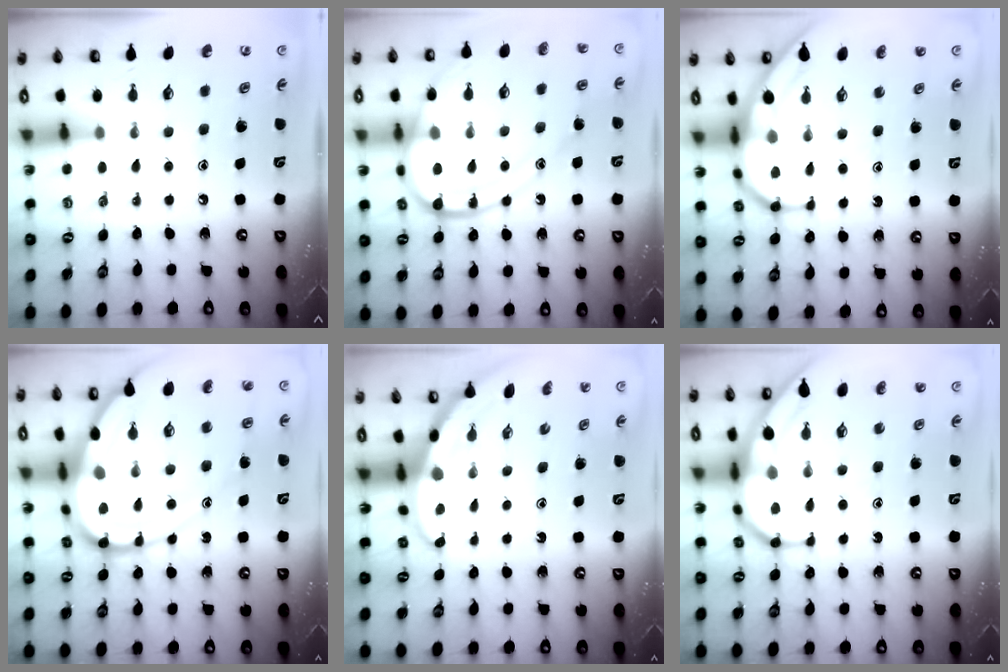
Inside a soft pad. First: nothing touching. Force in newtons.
{"total": 15.8, "press": 15.8, "slide": 1.5}
{"total": 9.1, "press": 9.1, "slide": 0.8}
{"total": 18.5, "press": 18.4, "slide": 2.1}
{"total": 3.3, "press": 3.3, "slide": 0.1}
{"total": 9.1, "press": 9.1, "slide": 0.8}